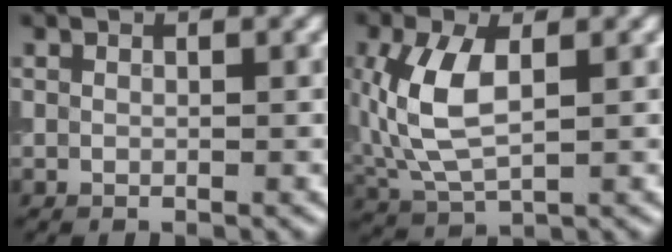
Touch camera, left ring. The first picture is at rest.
{"total": 6.3, "force": [0.6, 3.3, 5.4], "torque": [-0.138, 0.006, 0.015]}